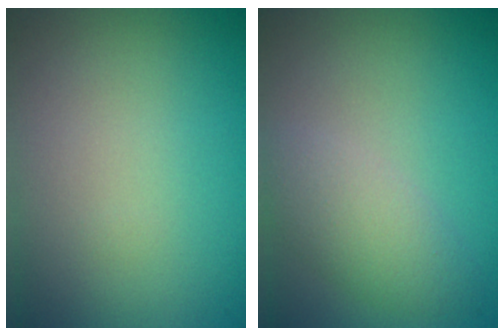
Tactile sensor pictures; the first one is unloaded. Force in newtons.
{"total": 2.9, "press": 2.9, "slide": 0.1}